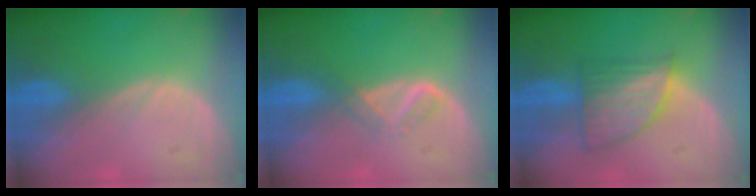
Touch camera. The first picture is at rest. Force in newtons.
{"total": 2.4, "press": 2.4, "slide": 0.7}
{"total": 7.0, "press": 6.4, "slide": 2.8}